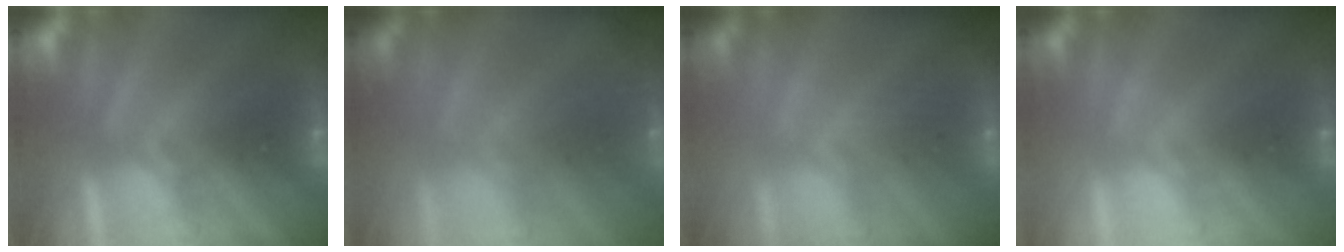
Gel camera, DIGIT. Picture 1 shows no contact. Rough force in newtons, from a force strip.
{"total": 5.7}
{"total": 2.7}
{"total": 3.4}